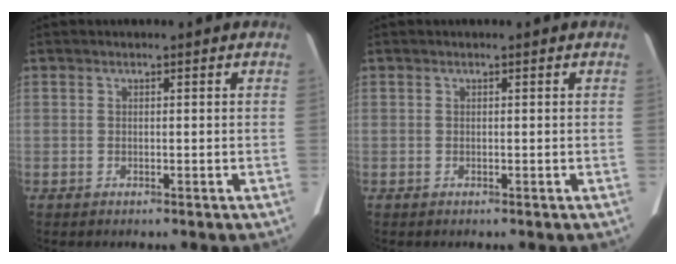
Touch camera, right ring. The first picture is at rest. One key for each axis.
{"total": 0.0}